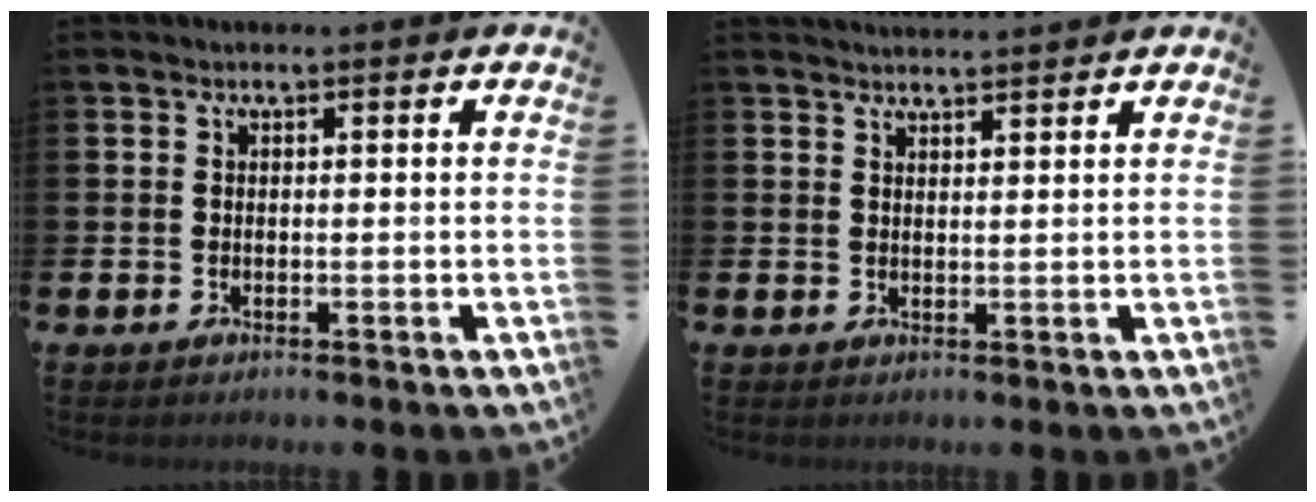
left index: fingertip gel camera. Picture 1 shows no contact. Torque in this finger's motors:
{"motor_torque": [0.00, -2.14, 0.00, 0.04]}